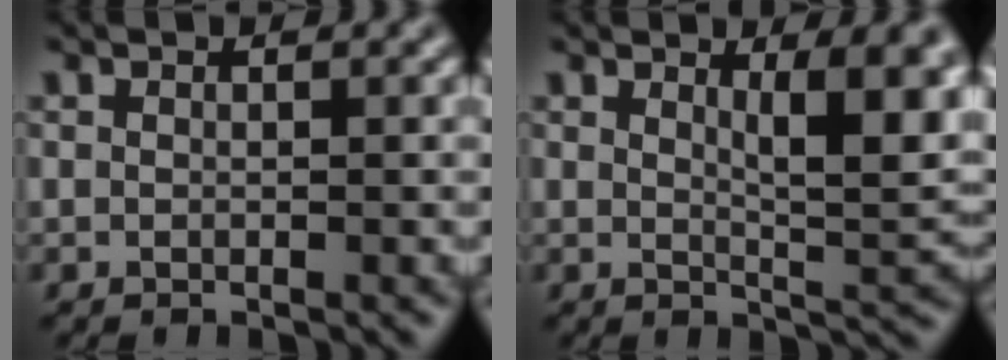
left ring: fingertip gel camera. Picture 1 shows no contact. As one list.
[{"total": 6.5, "force": [2.2, 1.9, 5.8], "torque": [-0.072, -0.007, 0.036]}]